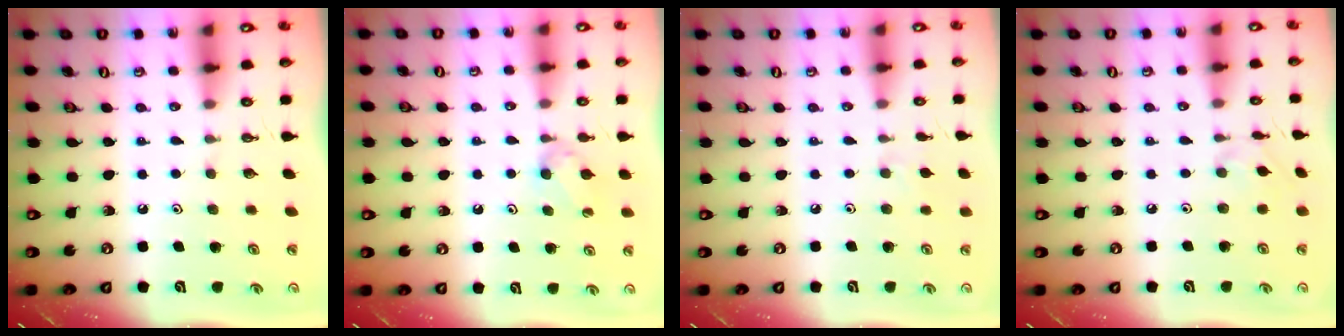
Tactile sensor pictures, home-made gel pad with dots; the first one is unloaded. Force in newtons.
{"total": 4.8, "press": 4.7, "slide": 0.8}
{"total": 4.5, "press": 4.4, "slide": 0.8}
{"total": 1.6, "press": 1.5, "slide": 0.4}